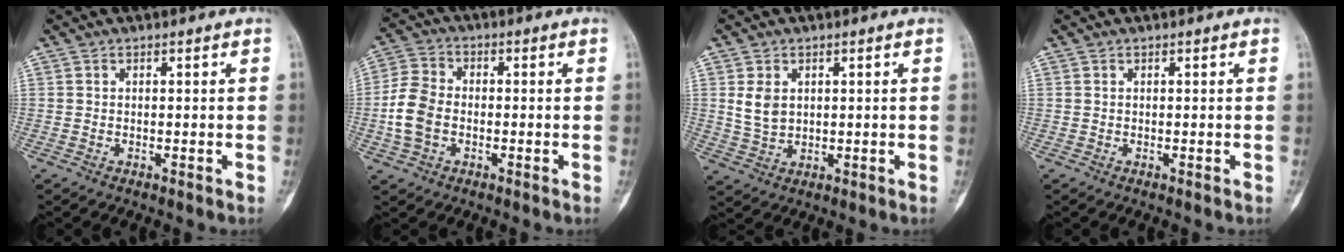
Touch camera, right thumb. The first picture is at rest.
{"total": 8.3, "force": [-1.7, 5.9, 5.6], "torque": [-0.117, 0.018, -0.039]}
{"total": 4.9, "force": [1.2, 3.6, 3.1], "torque": [-0.047, -0.007, 0.033]}
{"total": 0.0}